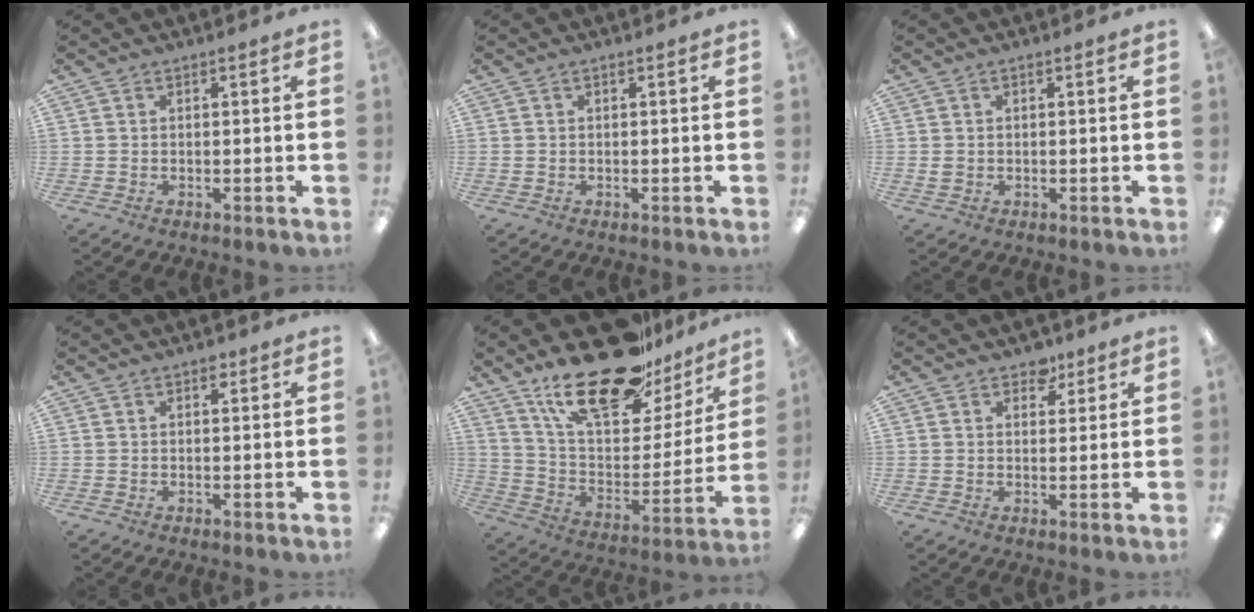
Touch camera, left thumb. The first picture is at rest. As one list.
[{"total": 0.0}, {"total": 1.0, "force": [0.0, 0.8, 0.6], "torque": [-0.011, 0.004, -0.001]}, {"total": 1.3, "force": [0.7, 0.8, 0.8], "torque": [0.000, -0.004, 0.009]}, {"total": 26.0, "force": [18.9, 10.5, 14.4], "torque": [-0.229, -0.117, 0.325]}, {"total": 4.0, "force": [2.9, 2.5, 1.1], "torque": [0.003, -0.012, 0.047]}]